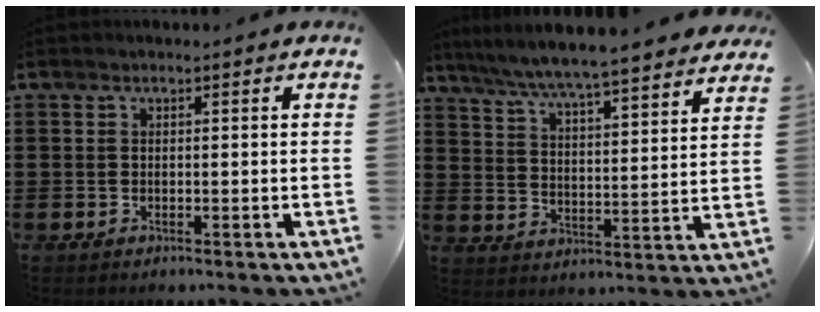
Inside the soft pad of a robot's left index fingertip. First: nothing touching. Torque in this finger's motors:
{"motor_torque": [1.46, -0.68, 1.05, 0.21]}